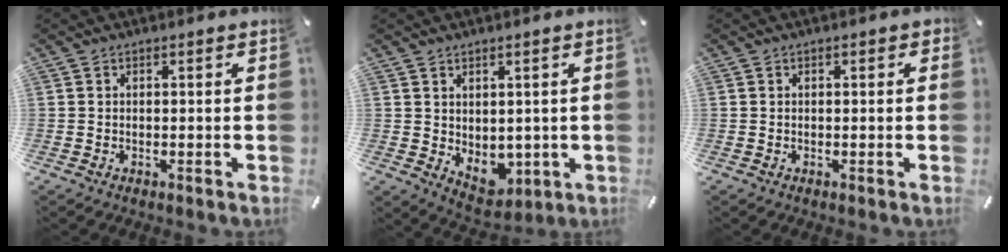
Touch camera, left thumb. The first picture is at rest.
{"total": 4.2, "force": [1.6, 3.5, 1.5], "torque": [-0.008, -0.014, 0.032]}
{"total": 0.7, "force": [0.1, 0.4, 0.6], "torque": [-0.011, 0.003, 0.000]}